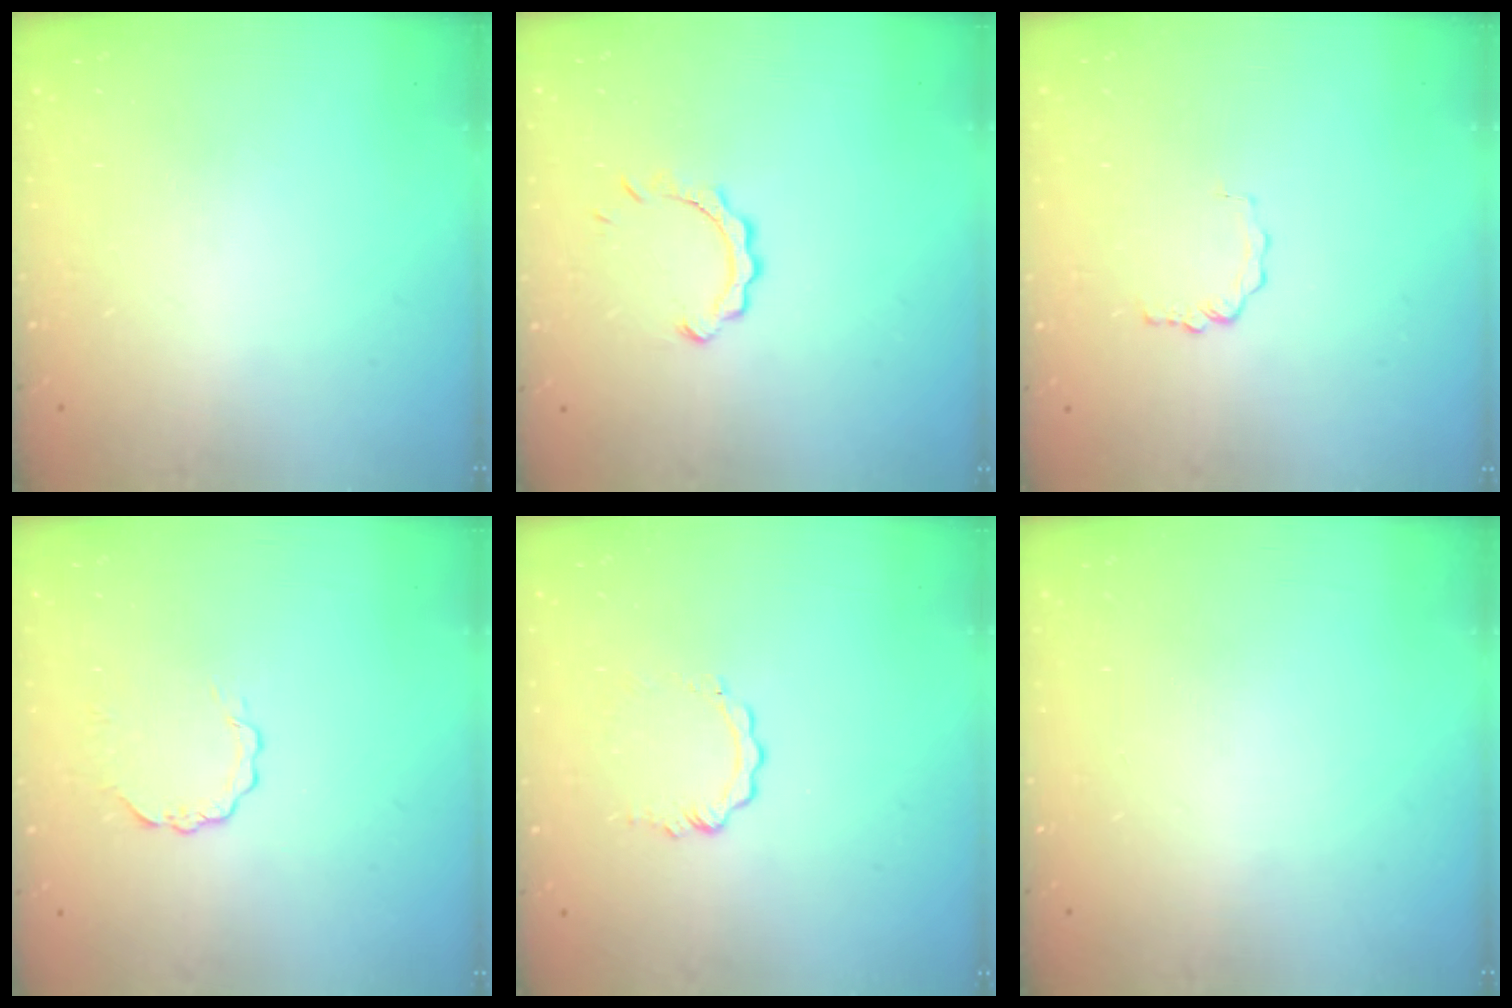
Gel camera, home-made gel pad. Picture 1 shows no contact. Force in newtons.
{"total": 5.1, "press": 5.1, "slide": 0.6}
{"total": 2.1, "press": 2.1, "slide": 0.3}
{"total": 2.7, "press": 2.7, "slide": 0.3}
{"total": 3.7, "press": 3.7, "slide": 0.4}
{"total": 0.0}